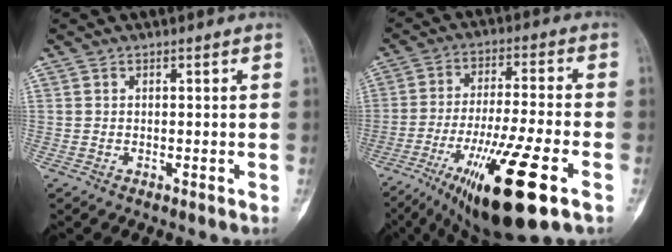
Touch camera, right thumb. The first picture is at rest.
{"total": 19.2, "force": [-9.0, 3.6, 16.6], "torque": [-0.300, 0.010, -0.145]}